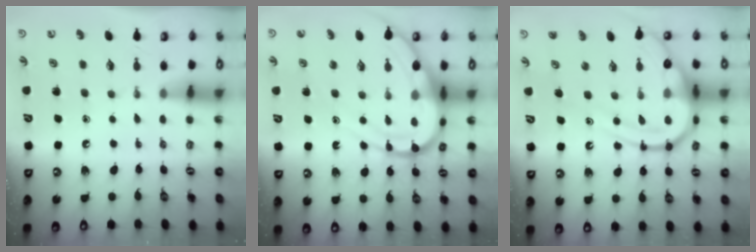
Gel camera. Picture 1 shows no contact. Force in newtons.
{"total": 14.5, "press": 14.4, "slide": 1.6}
{"total": 16.1, "press": 16.0, "slide": 1.5}